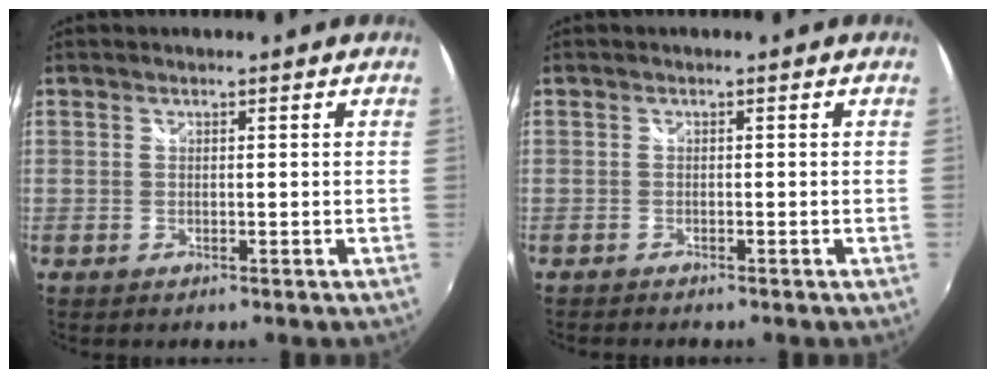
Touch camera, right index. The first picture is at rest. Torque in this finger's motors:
{"motor_torque": [0.02, 0.03, 0.07, 0.01]}